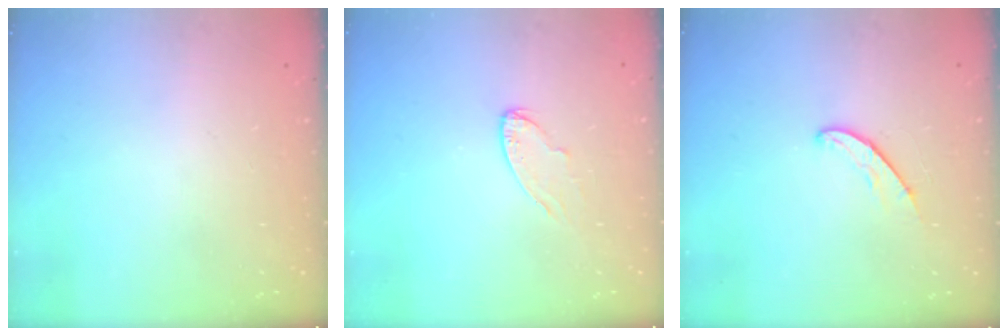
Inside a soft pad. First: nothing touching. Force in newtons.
{"total": 6.4, "press": 6.3, "slide": 0.5}
{"total": 6.1, "press": 6.1, "slide": 0.4}